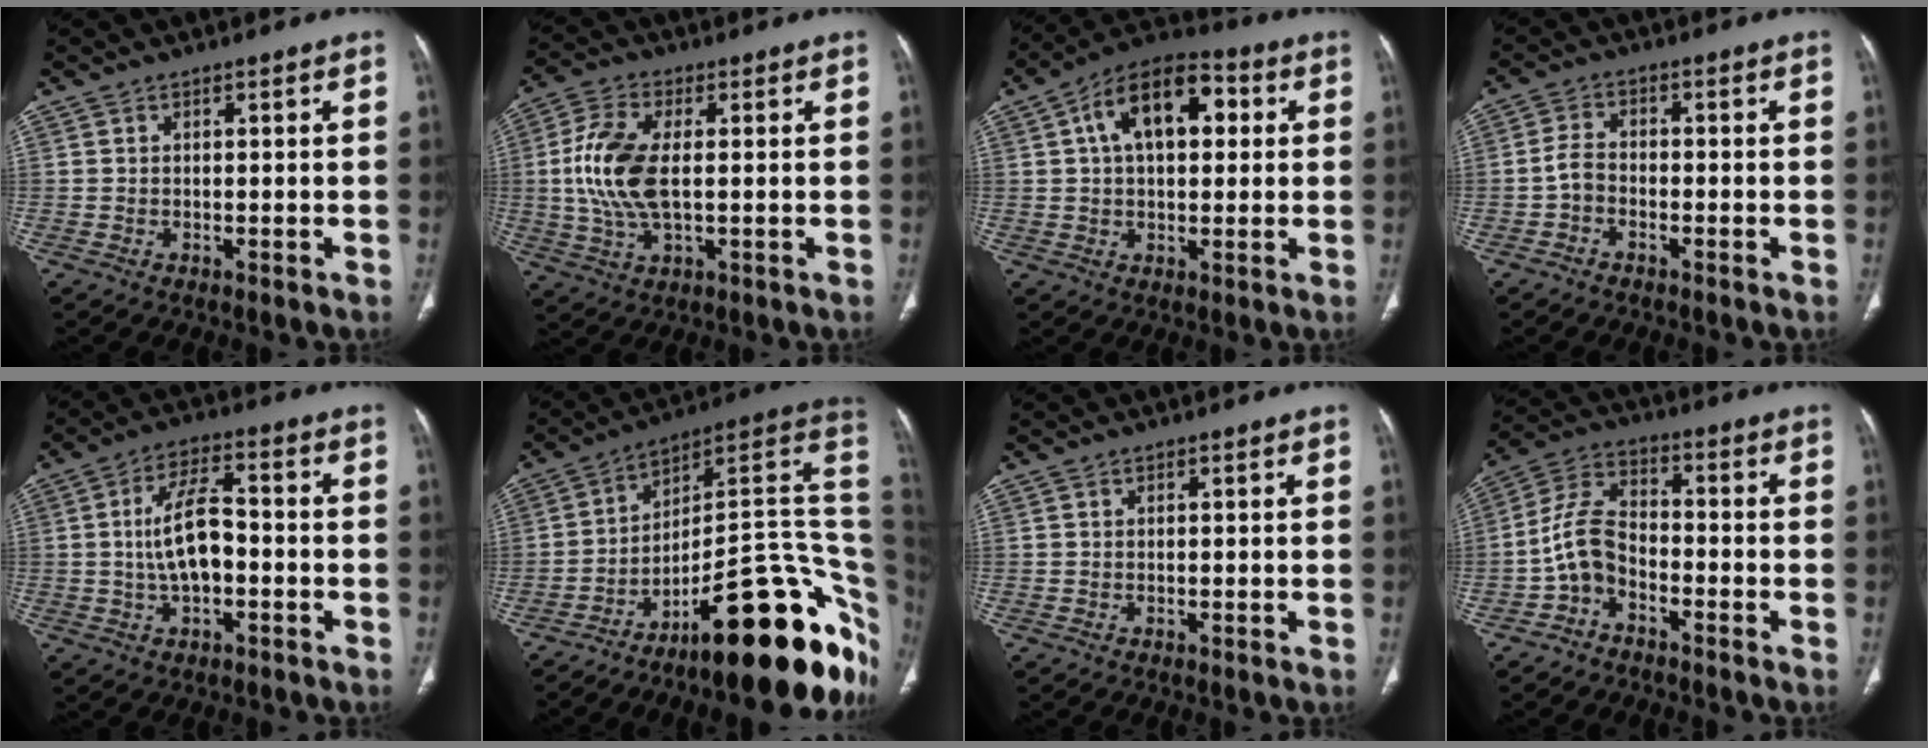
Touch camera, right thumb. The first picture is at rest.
{"total": 11.8, "force": [0.5, 5.9, 10.3], "torque": [-0.224, 0.003, 0.009]}
{"total": 14.6, "force": [3.7, 8.3, 11.5], "torque": [-0.160, 0.022, 0.053]}
{"total": 3.2, "force": [-1.3, 2.2, 2.0], "torque": [-0.031, 0.018, -0.030]}
{"total": 9.4, "force": [-1.0, 4.5, 8.2], "torque": [-0.149, 0.027, -0.023]}
{"total": 28.5, "force": [-10.2, 8.6, 25.2], "torque": [-0.211, 0.110, -0.141]}
{"total": 0.0}
{"total": 7.9, "force": [-3.3, 5.1, 5.1], "torque": [-0.095, 0.046, -0.076]}